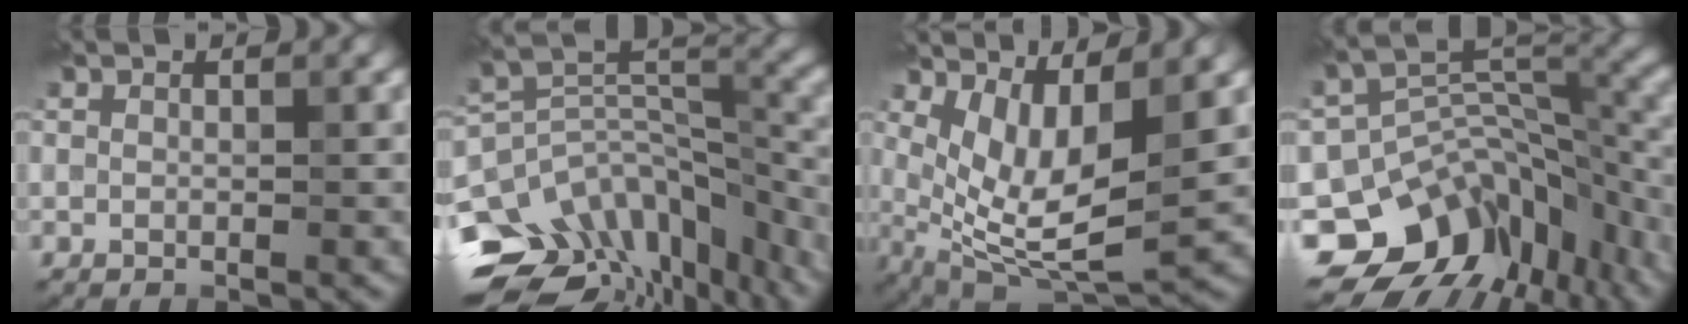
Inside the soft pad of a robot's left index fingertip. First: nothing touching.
{"total": 14.1, "force": [-9.3, 8.1, 6.9], "torque": [-0.139, 0.022, -0.113]}
{"total": 7.6, "force": [1.8, 2.8, 6.8], "torque": [-0.140, -0.016, 0.038]}
{"total": 12.3, "force": [-6.7, 8.2, 6.3], "torque": [-0.119, -0.010, -0.092]}